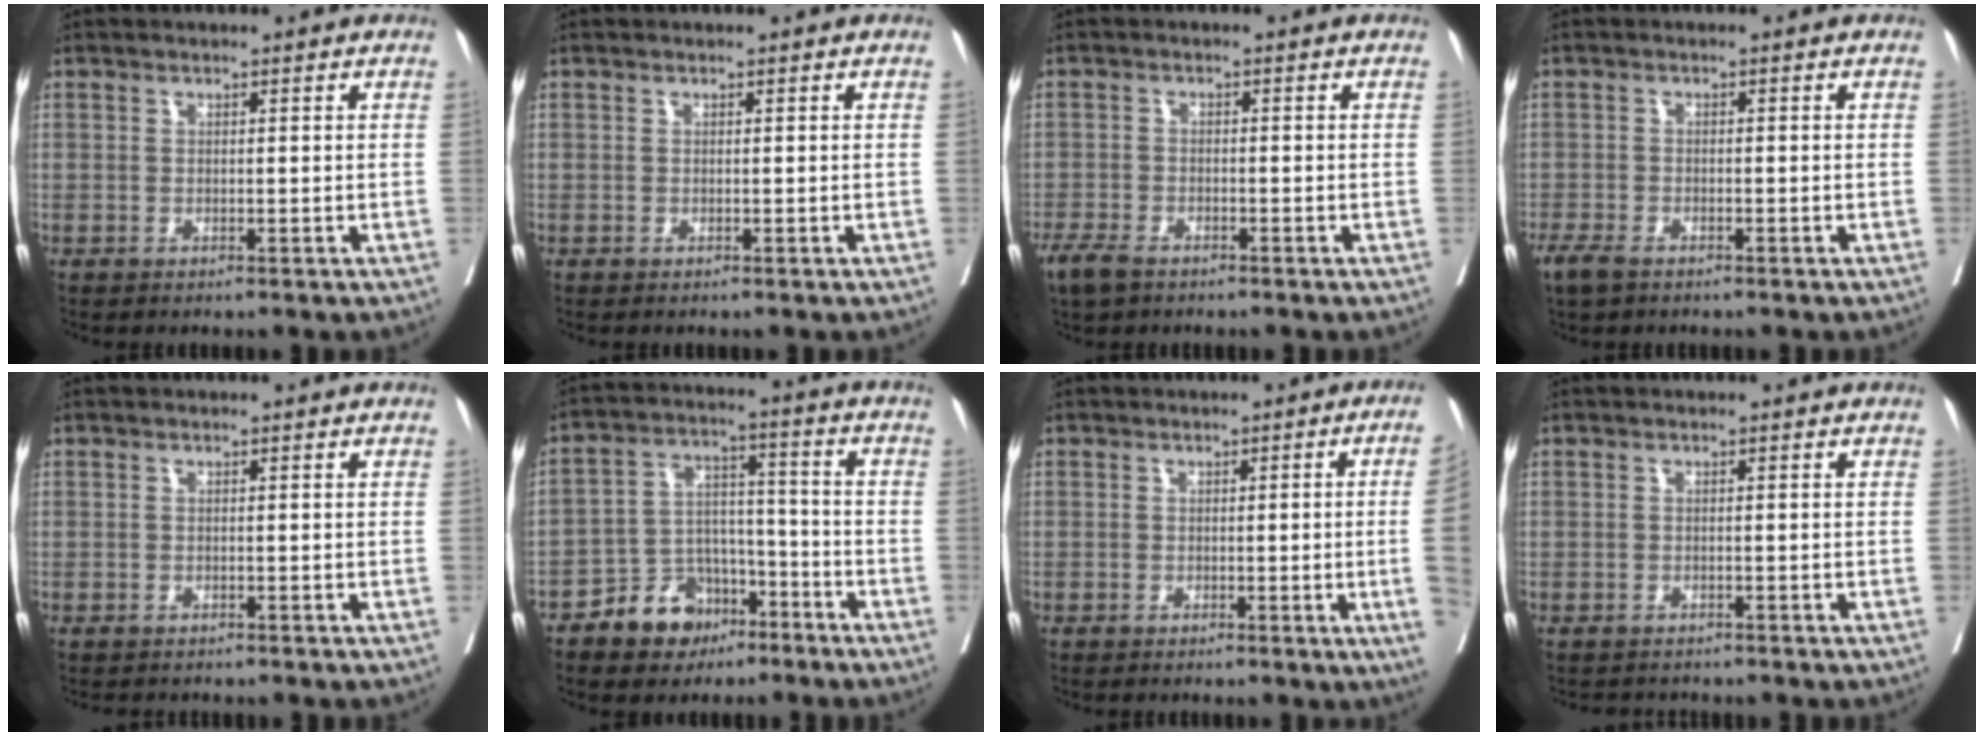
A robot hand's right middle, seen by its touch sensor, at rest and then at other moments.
{"total": 0.0}
{"total": 4.8, "force": [-3.7, 1.8, 2.5], "torque": [-0.053, -0.009, -0.062]}
{"total": 3.9, "force": [-2.9, 1.4, 2.2], "torque": [-0.048, -0.010, -0.048]}
{"total": 1.8, "force": [-1.6, 0.6, 0.4], "torque": [-0.015, -0.004, -0.020]}
{"total": 9.1, "force": [-6.0, 6.0, 3.3], "torque": [-0.058, 0.020, -0.101]}
{"total": 9.0, "force": [-1.1, -2.9, 8.5], "torque": [-0.089, -0.018, -0.013]}
{"total": 2.1, "force": [-2.0, 0.7, 0.1], "torque": [-0.006, -0.005, -0.029]}